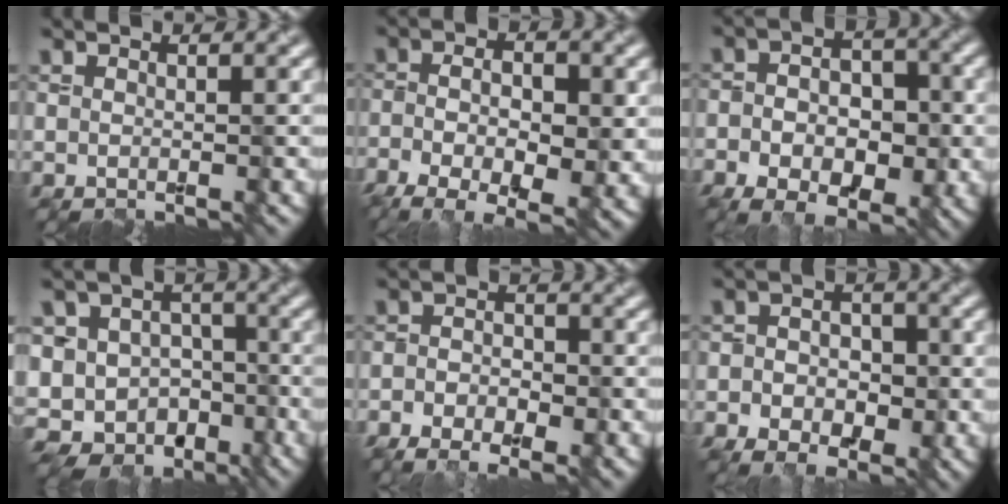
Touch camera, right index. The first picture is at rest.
{"total": 8.4, "force": [-2.9, 3.5, 7.1], "torque": [-0.112, -0.003, -0.039]}
{"total": 7.4, "force": [-3.2, 4.3, 5.1], "torque": [-0.079, -0.001, -0.047]}
{"total": 10.7, "force": [-6.0, 7.8, 4.3], "torque": [-0.060, 0.001, -0.086]}
{"total": 4.8, "force": [-3.1, 2.3, 2.9], "torque": [-0.049, -0.001, -0.043]}
{"total": 5.5, "force": [-2.4, 3.6, 3.3], "torque": [-0.041, -0.001, -0.031]}